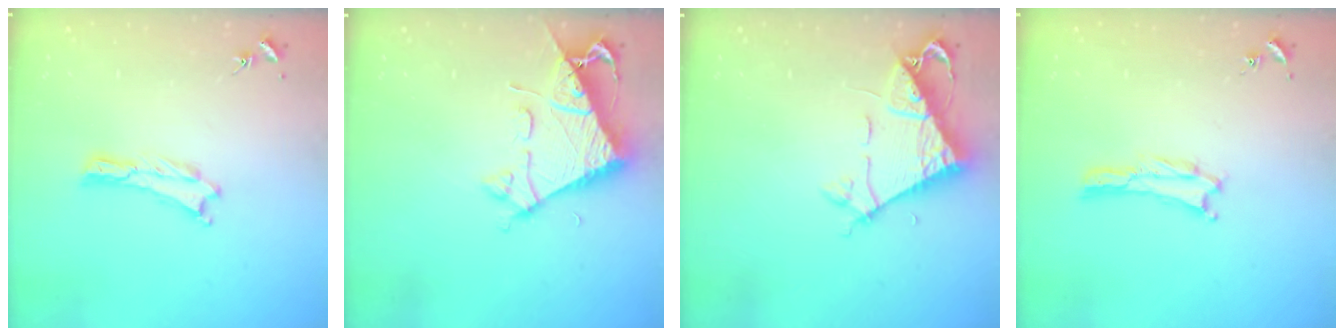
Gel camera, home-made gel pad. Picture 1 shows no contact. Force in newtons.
{"total": 6.8, "press": 6.7, "slide": 0.6}
{"total": 7.3, "press": 7.3, "slide": 0.3}
{"total": 0.0}